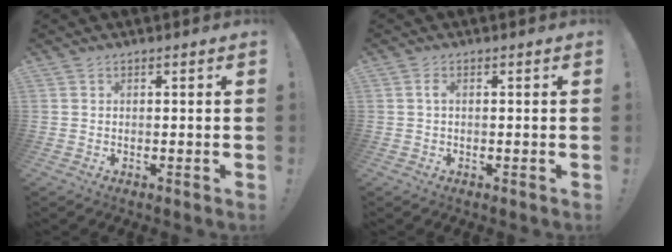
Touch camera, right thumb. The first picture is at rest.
{"total": 1.1, "force": [0.0, 0.3, 1.1], "torque": [-0.023, 0.004, 0.000]}